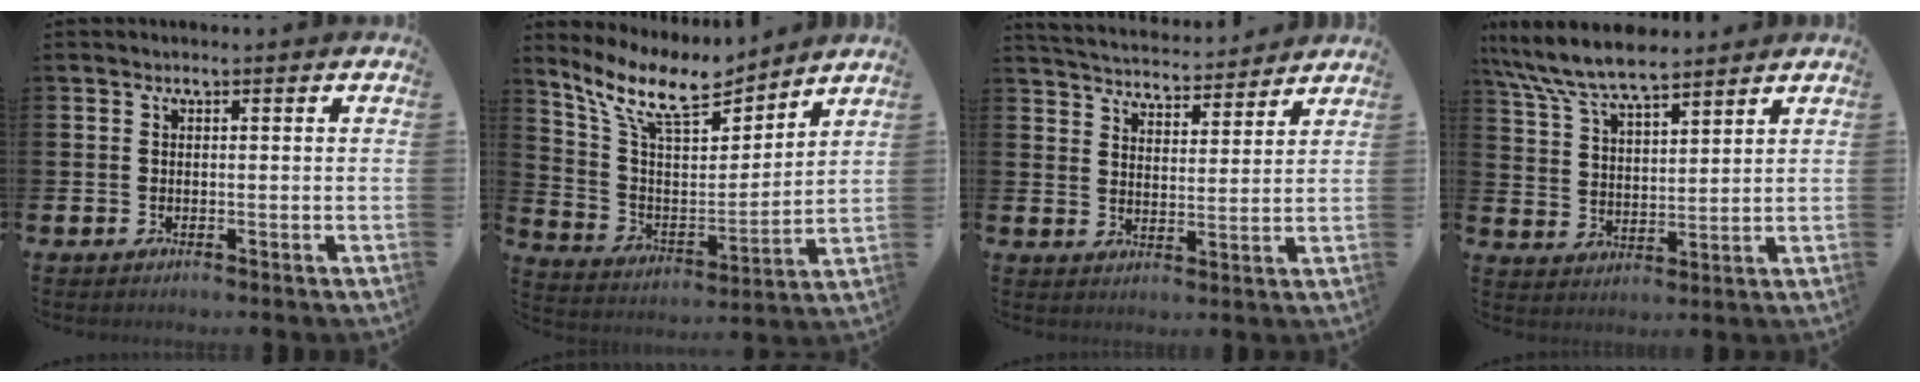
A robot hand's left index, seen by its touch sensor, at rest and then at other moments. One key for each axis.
{"total": 10.9, "fx": 9.3, "fy": 3.2, "fz": 4.7, "tx": -0.135, "ty": -0.049, "tz": 0.167}
{"total": 5.2, "fx": 5.1, "fy": 0.7, "fz": 0.2, "tx": -0.020, "ty": -0.041, "tz": 0.089}
{"total": 8.2, "fx": 7.6, "fy": 1.4, "fz": 2.7, "tx": -0.084, "ty": -0.028, "tz": 0.139}